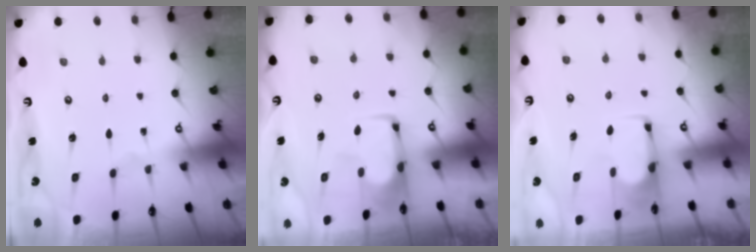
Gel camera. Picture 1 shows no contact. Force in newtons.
{"total": 1.7, "press": 1.6, "slide": 0.4}
{"total": 1.8, "press": 1.7, "slide": 0.6}